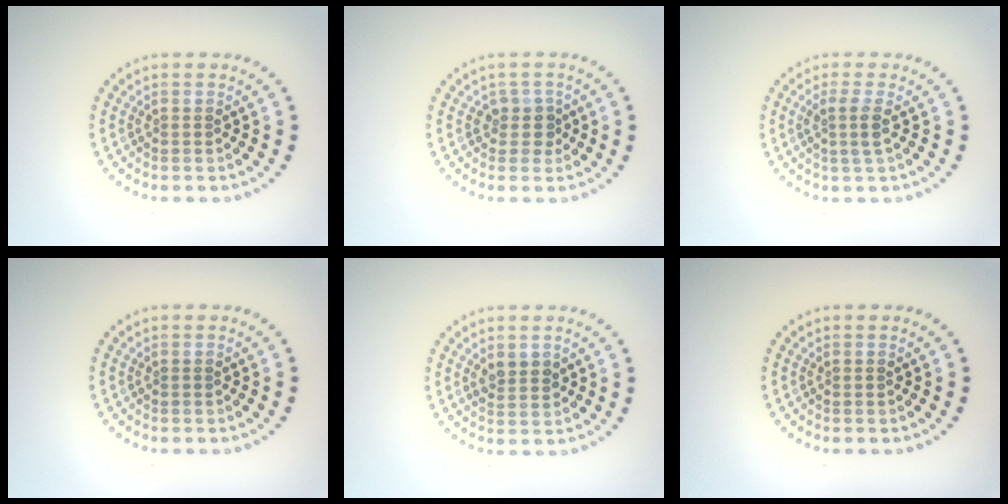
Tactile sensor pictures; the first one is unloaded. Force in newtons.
{"total": 1.7, "press": 1.5, "slide": 1.0}
{"total": 1.8, "press": 1.5, "slide": 1.0}
{"total": 0.0}
{"total": 1.9, "press": 1.8, "slide": 0.6}
{"total": 0.0}